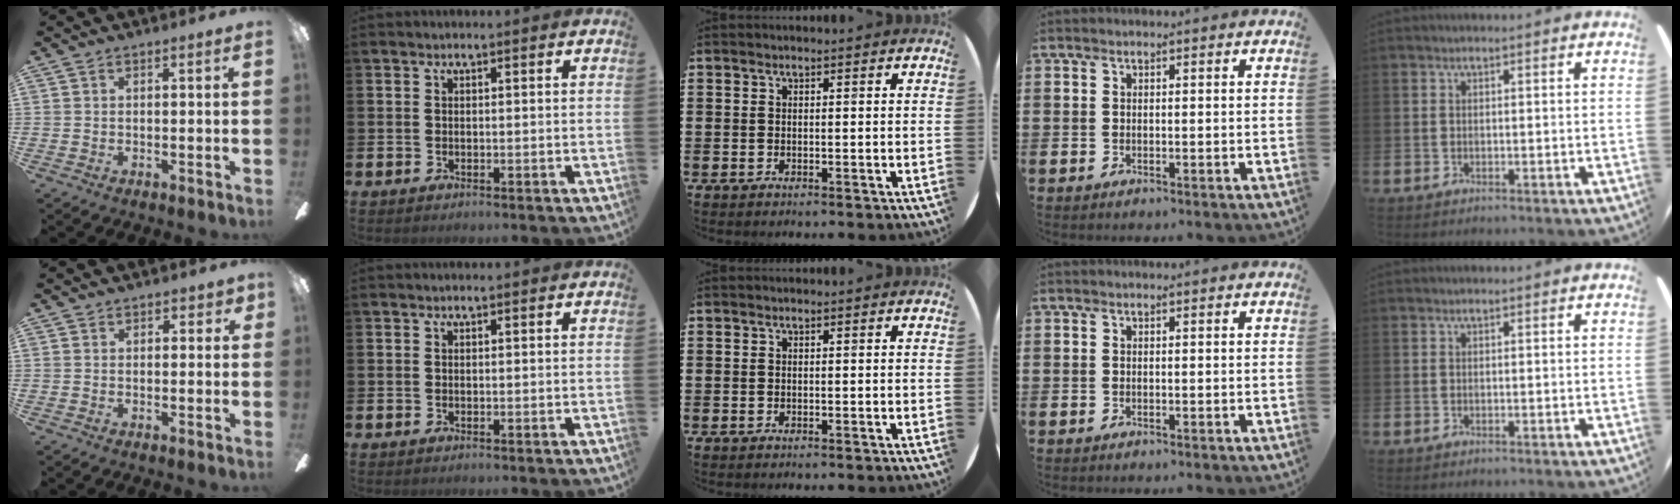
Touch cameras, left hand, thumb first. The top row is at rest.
{"thumb": {"total": 1.8, "force": [1.1, 1.1, 1.0], "torque": [-0.012, 0.002, 0.017]}}